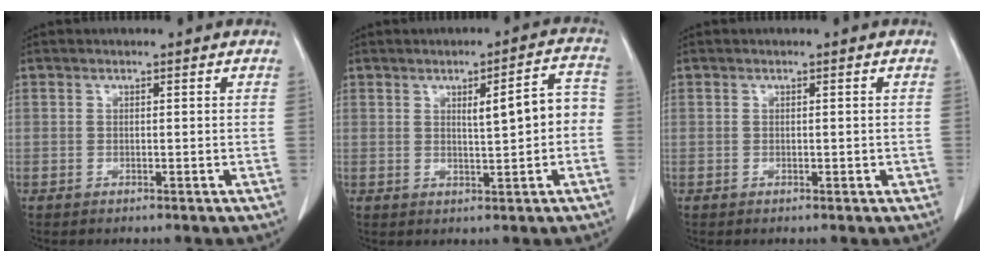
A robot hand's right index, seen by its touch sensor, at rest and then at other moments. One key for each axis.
{"total": 6.2, "fx": 0.1, "fy": 1.3, "fz": 6.1, "tx": -0.083, "ty": 0.022, "tz": 0.004}
{"total": 0.7, "fx": -0.2, "fy": 0.4, "fz": 0.5, "tx": -0.007, "ty": 0.000, "tz": -0.003}